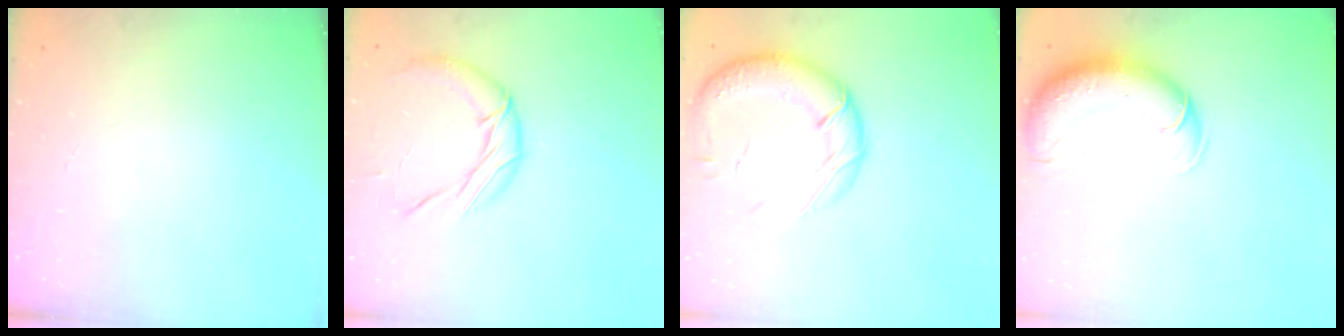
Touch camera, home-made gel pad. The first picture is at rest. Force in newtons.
{"total": 12.0, "press": 11.9, "slide": 0.7}
{"total": 19.3, "press": 18.8, "slide": 4.3}
{"total": 11.0, "press": 10.6, "slide": 2.8}